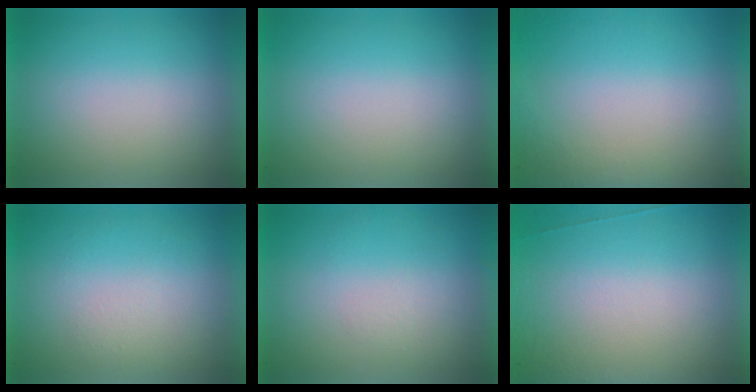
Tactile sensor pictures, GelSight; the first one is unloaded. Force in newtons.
{"total": 0.0}
{"total": 2.8}
{"total": 1.1}
{"total": 1.3}
{"total": 6.6}